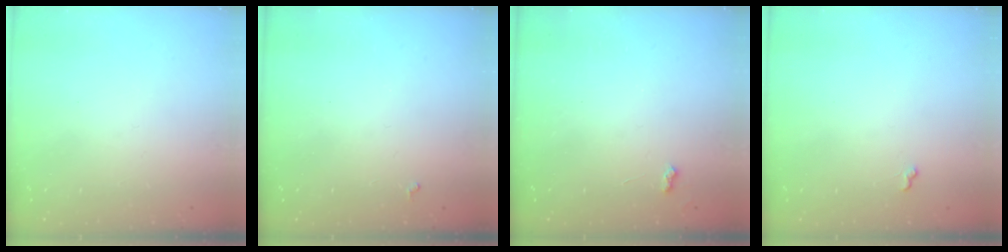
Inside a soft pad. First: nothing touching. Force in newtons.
{"total": 3.0, "press": 2.9, "slide": 0.5}
{"total": 3.7, "press": 3.7, "slide": 0.4}
{"total": 4.2, "press": 4.1, "slide": 0.6}